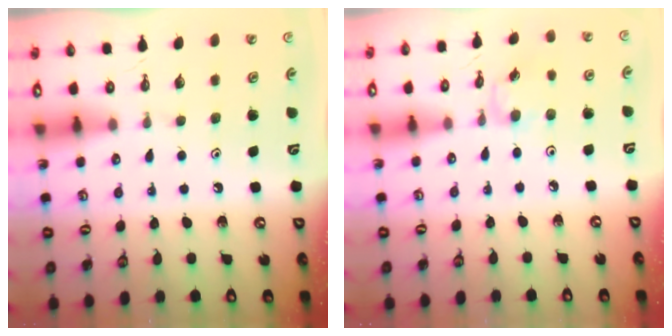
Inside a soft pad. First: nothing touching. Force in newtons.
{"total": 2.9, "press": 2.9, "slide": 0.1}